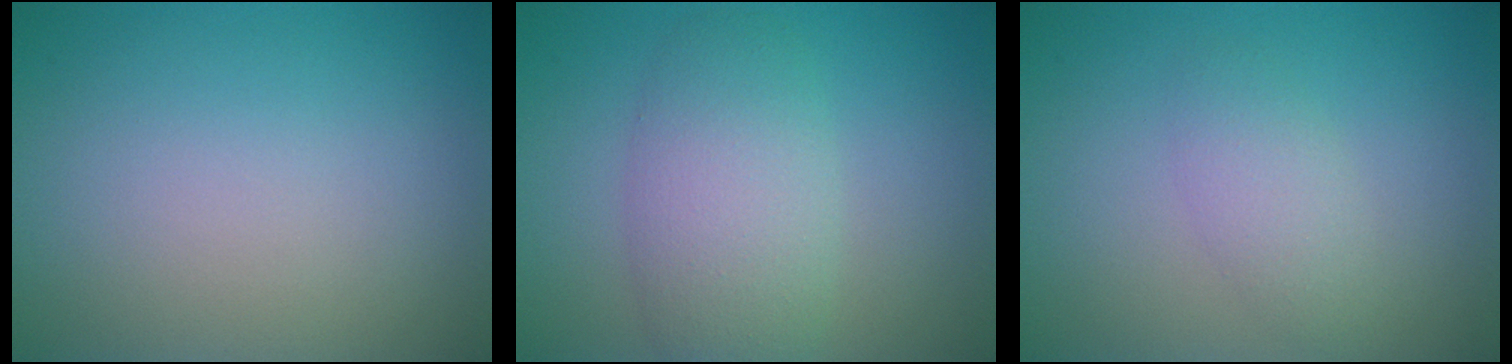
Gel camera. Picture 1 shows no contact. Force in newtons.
{"total": 5.1, "press": 5.1, "slide": 0.2}
{"total": 2.1, "press": 2.1, "slide": 0.1}